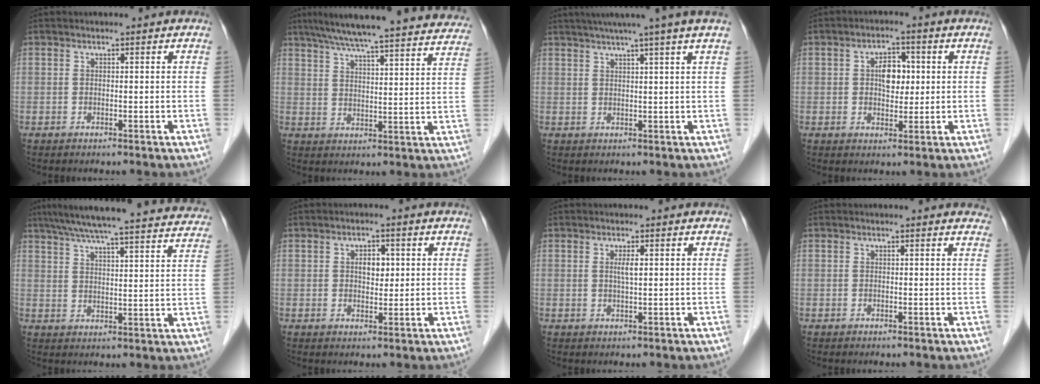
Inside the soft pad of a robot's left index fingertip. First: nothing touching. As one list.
[{"total": 29.3, "force": [26.5, 3.2, 12.3], "torque": [-0.194, -0.020, 0.328]}, {"total": 8.6, "force": [6.6, -1.9, 5.3], "torque": [-0.073, 0.021, 0.078]}, {"total": 4.6, "force": [0.6, 2.9, 3.6], "torque": [-0.060, 0.011, 0.011]}, {"total": 29.1, "force": [26.6, 2.8, 11.5], "torque": [-0.186, -0.020, 0.329]}, {"total": 3.1, "force": [0.6, 2.0, 2.3], "torque": [-0.036, 0.005, 0.012]}, {"total": 1.7, "force": [0.4, 0.2, 1.6], "torque": [-0.034, 0.000, 0.007]}, {"total": 1.5, "force": [1.5, 0.3, 0.2], "torque": [-0.009, -0.006, 0.000]}]